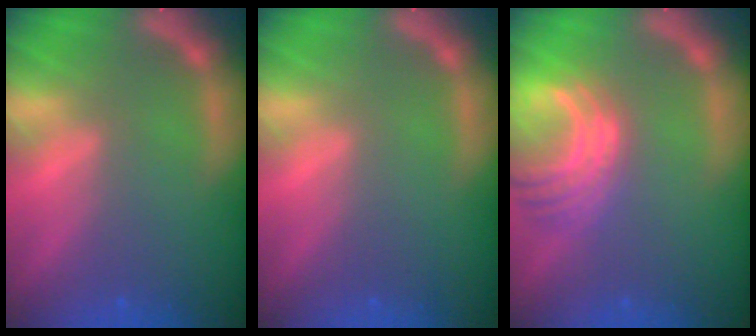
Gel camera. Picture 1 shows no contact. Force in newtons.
{"total": 0.0}
{"total": 7.0}